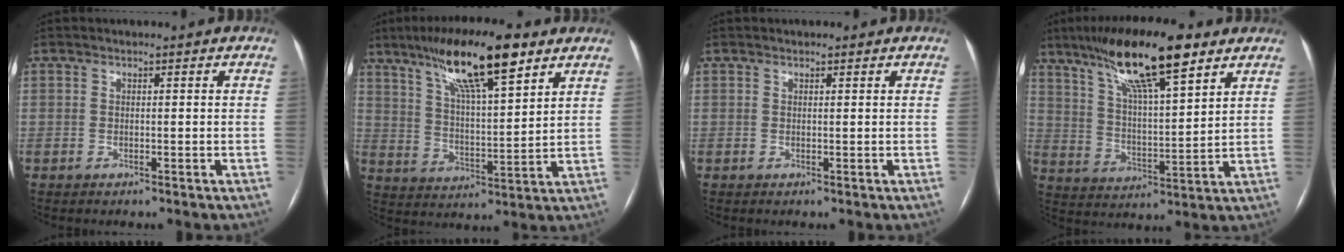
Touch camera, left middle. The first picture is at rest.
{"total": 15.4, "force": [9.8, 2.4, 11.7], "torque": [-0.206, 0.017, 0.169]}
{"total": 0.6, "force": [0.5, 0.3, 0.3], "torque": [-0.012, 0.003, 0.006]}
{"total": 16.5, "force": [10.7, 2.4, 12.2], "torque": [-0.218, 0.019, 0.187]}